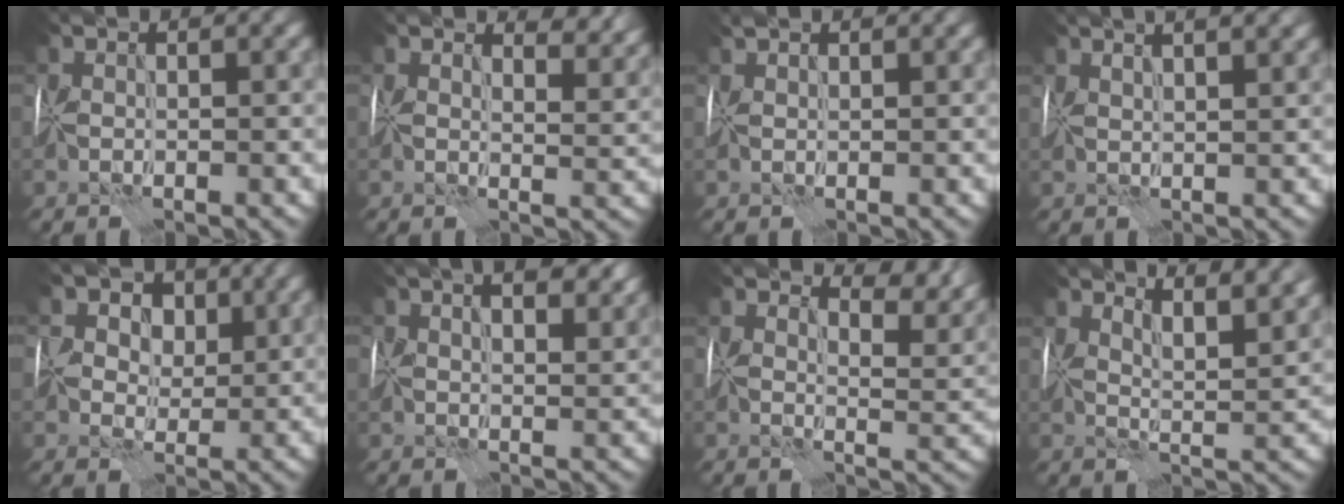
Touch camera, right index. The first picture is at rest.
{"total": 5.2, "force": [4.1, 1.9, 2.5], "torque": [-0.042, -0.002, 0.051]}
{"total": 1.2, "force": [1.1, 0.1, 0.4], "torque": [-0.015, 0.006, 0.022]}
{"total": 7.2, "force": [4.4, 2.8, 4.9], "torque": [-0.060, 0.044, 0.048]}
{"total": 6.0, "force": [2.4, 4.5, 3.0], "torque": [-0.046, 0.003, 0.028]}
{"total": 7.3, "force": [3.6, 4.0, 4.9], "torque": [-0.065, 0.008, 0.048]}
{"total": 5.9, "force": [4.4, 2.1, 3.2], "torque": [-0.044, -0.004, 0.067]}
{"total": 7.8, "force": [5.4, 2.4, 5.1], "torque": [-0.060, 0.016, 0.060]}